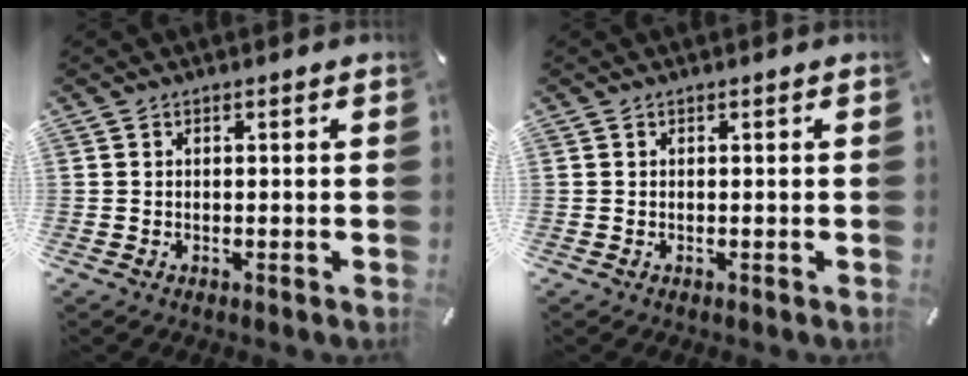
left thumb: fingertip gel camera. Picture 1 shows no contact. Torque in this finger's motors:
{"motor_torque": [-0.16, -0.13, 0.03, -0.03, 0.00]}